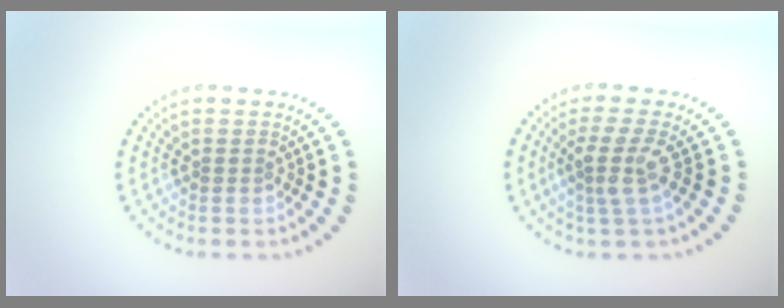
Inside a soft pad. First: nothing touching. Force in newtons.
{"total": 2.8, "press": 2.1, "slide": 1.8}